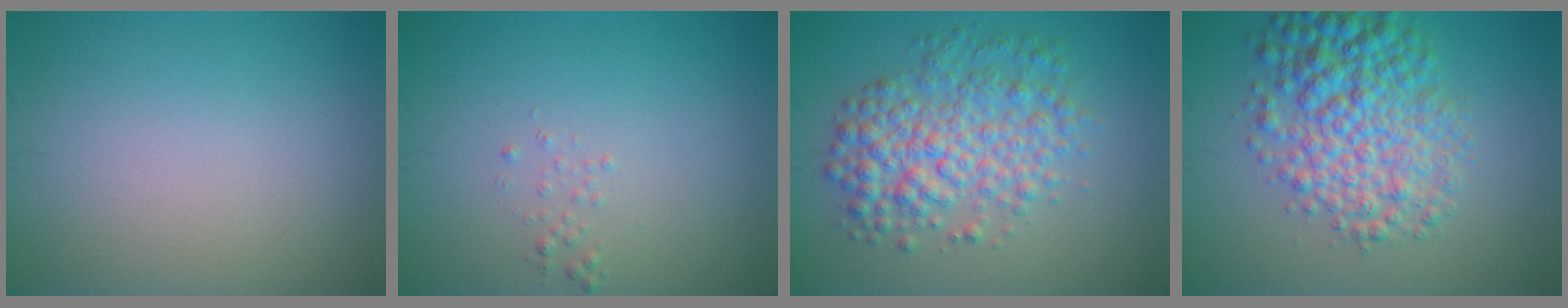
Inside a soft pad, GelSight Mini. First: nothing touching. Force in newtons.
{"total": 0.7, "press": 0.6, "slide": 0.1}
{"total": 5.9, "press": 5.9, "slide": 0.1}
{"total": 7.0, "press": 7.0, "slide": 0.1}